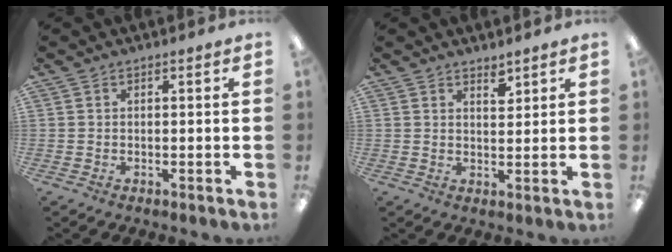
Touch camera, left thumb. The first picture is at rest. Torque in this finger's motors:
{"motor_torque": [-0.13, 0.29, -0.22, -0.08, -0.01]}